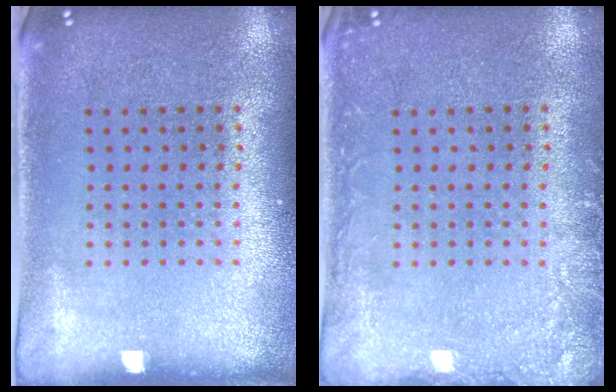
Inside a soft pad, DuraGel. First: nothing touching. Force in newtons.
{"total": 2.0, "press": 2.0, "slide": 0.2}